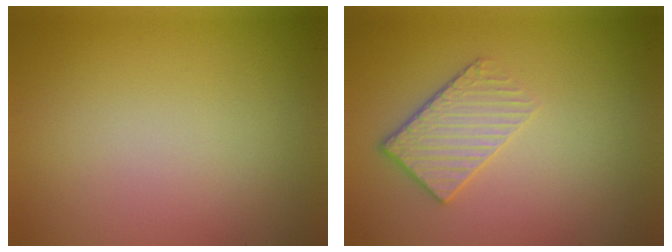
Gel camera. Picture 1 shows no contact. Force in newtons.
{"total": 3.3, "press": 2.8, "slide": 1.7}